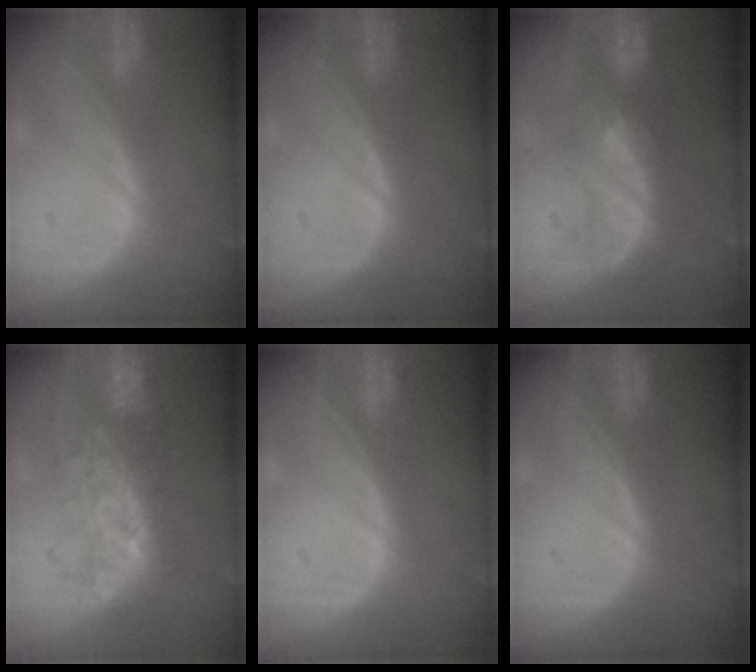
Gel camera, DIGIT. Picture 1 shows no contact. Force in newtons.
{"total": 0.0}
{"total": 8.2, "press": 7.7, "slide": 2.8}
{"total": 8.0, "press": 7.7, "slide": 2.0}
{"total": 0.0}
{"total": 0.0}